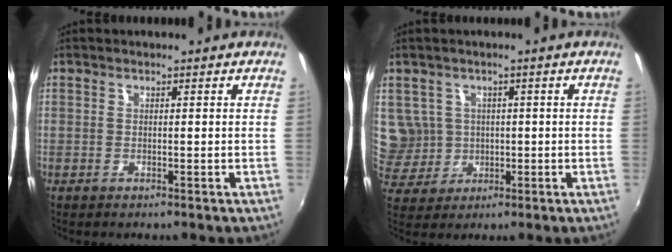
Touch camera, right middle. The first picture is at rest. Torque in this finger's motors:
{"motor_torque": [0.05, -0.05, -0.13, -0.05]}